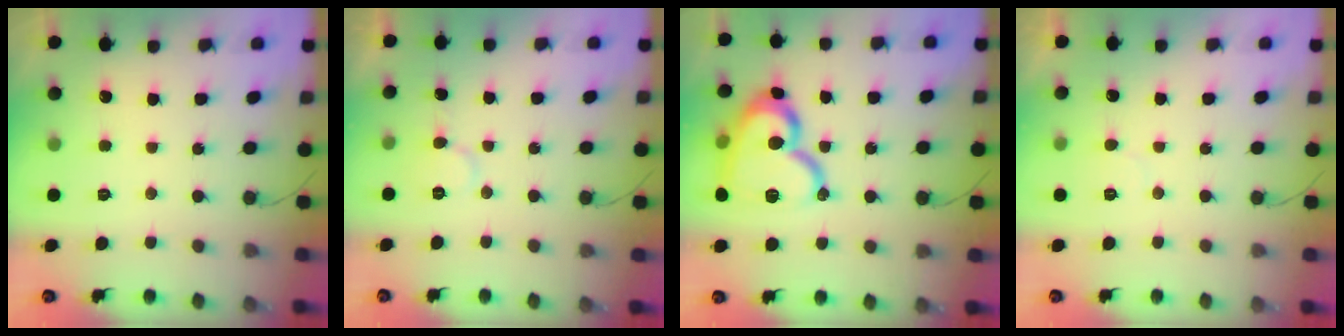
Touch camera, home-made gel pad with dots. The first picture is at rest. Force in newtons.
{"total": 5.9, "press": 5.9, "slide": 0.7}
{"total": 19.8, "press": 19.7, "slide": 2.0}
{"total": 4.1, "press": 4.0, "slide": 0.4}